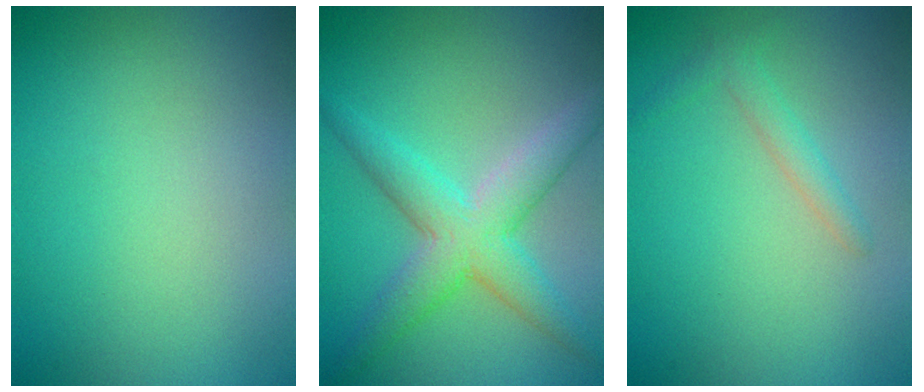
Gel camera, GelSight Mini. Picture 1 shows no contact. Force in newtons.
{"total": 5.1, "press": 5.1, "slide": 0.2}
{"total": 1.5, "press": 1.5, "slide": 0.1}